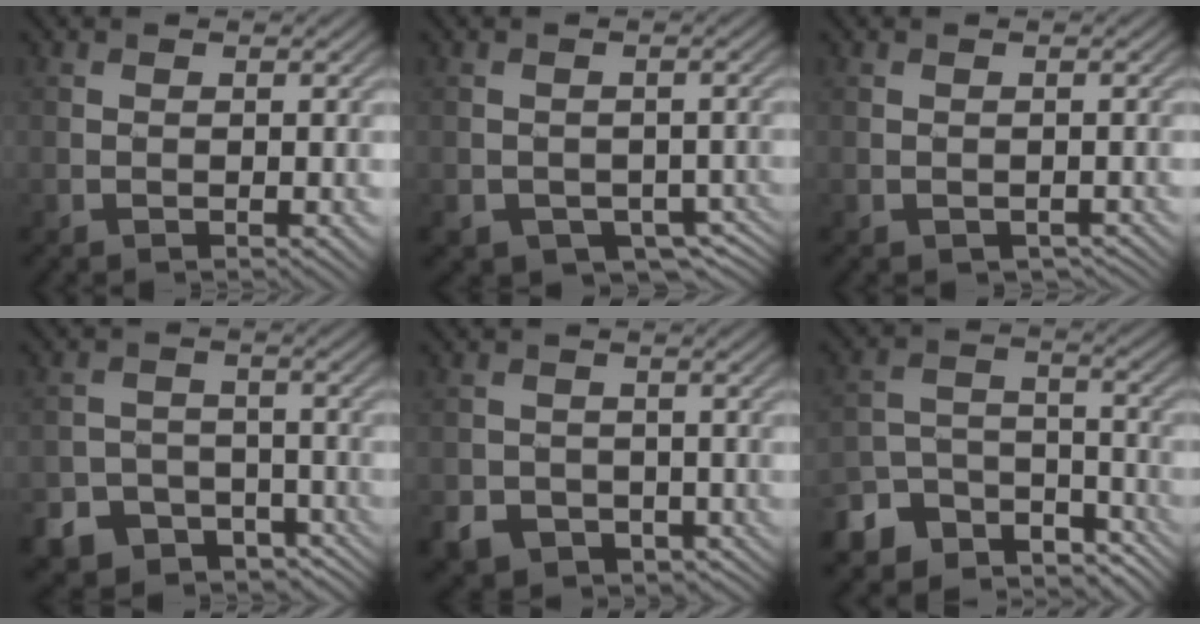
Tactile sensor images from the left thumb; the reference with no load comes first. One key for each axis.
{"total": 5.3, "fx": -2.9, "fy": 4.0, "fz": 2.1, "tx": -0.028, "ty": -0.012, "tz": -0.032}
{"total": 1.0, "fx": -0.6, "fy": 0.8, "fz": 0.3, "tx": -0.008, "ty": -0.010, "tz": -0.010}
{"total": 9.9, "fx": -6.6, "fy": 7.0, "fz": 2.3, "tx": -0.053, "ty": -0.019, "tz": -0.107}
{"total": 6.5, "fx": -3.4, "fy": 5.2, "fz": 1.9, "tx": -0.038, "ty": -0.018, "tz": -0.062}
{"total": 9.4, "fx": -7.2, "fy": 5.2, "fz": 3.3, "tx": -0.076, "ty": -0.009, "tz": -0.127}